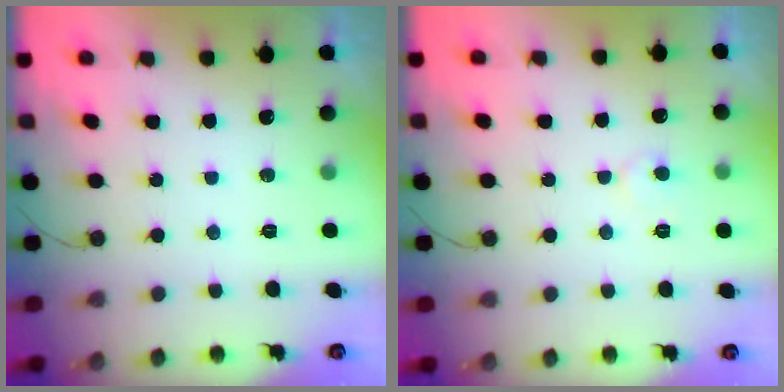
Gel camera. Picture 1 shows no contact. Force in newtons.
{"total": 5.1, "press": 5.0, "slide": 0.4}